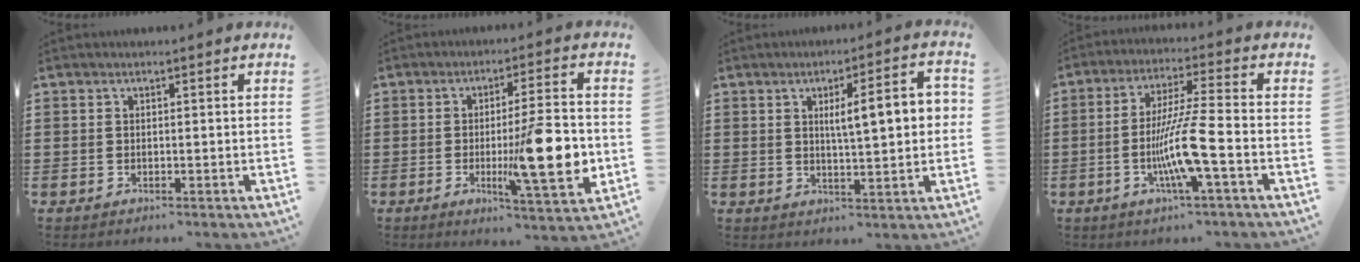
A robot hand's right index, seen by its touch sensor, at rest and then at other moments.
{"total": 14.2, "force": [-2.1, 2.8, 13.8], "torque": [-0.214, -0.016, -0.036]}
{"total": 7.7, "force": [1.4, 1.6, 7.4], "torque": [-0.131, 0.003, 0.018]}
{"total": 9.1, "force": [-3.0, 0.0, 8.6], "torque": [-0.171, -0.013, -0.063]}